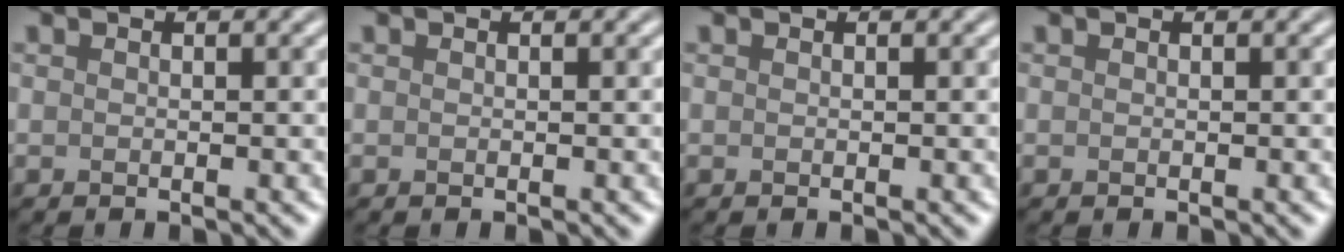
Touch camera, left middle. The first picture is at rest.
{"total": 0.0}
{"total": 0.0}
{"total": 0.0}